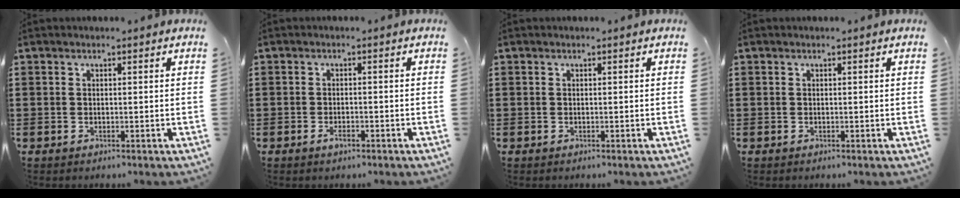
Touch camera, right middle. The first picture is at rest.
{"total": 1.4, "force": [-0.8, 0.5, 1.0], "torque": [-0.029, -0.005, -0.017]}
{"total": 0.0}
{"total": 0.0}